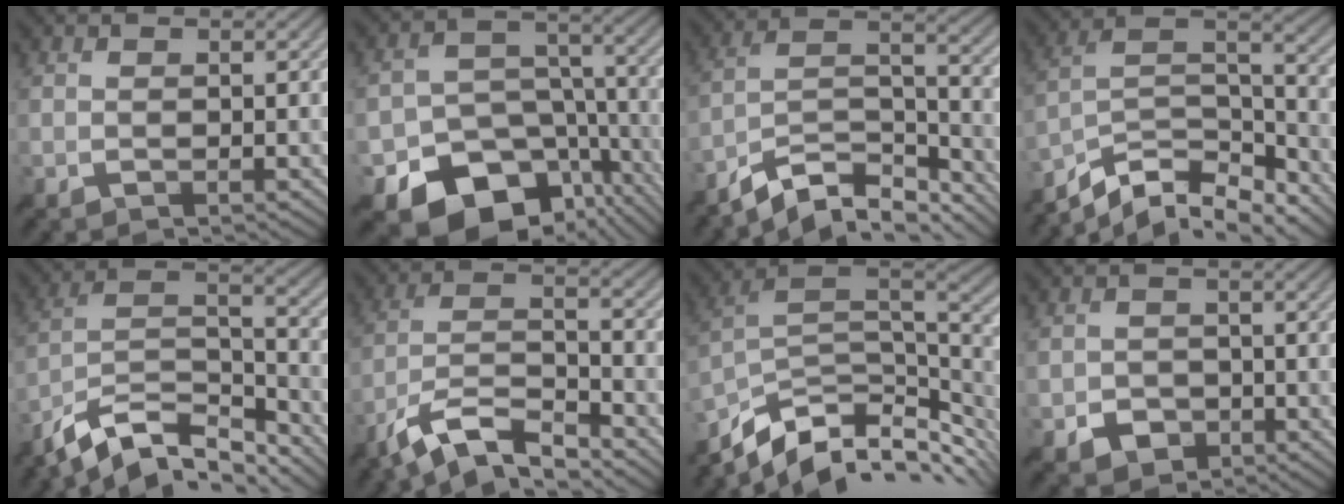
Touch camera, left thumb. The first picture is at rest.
{"total": 16.4, "force": [-9.3, 11.2, 7.6], "torque": [-0.137, -0.046, -0.130]}
{"total": 10.7, "force": [-8.7, 3.2, 5.5], "torque": [-0.098, 0.003, -0.165]}
{"total": 12.5, "force": [-9.7, 4.7, 6.3], "torque": [-0.133, -0.006, -0.171]}
{"total": 12.6, "force": [-9.8, 4.3, 6.6], "torque": [-0.143, -0.001, -0.181]}
{"total": 10.3, "force": [-8.1, 2.6, 5.8], "torque": [-0.109, 0.004, -0.163]}
{"total": 12.8, "force": [-6.7, 6.4, 8.8], "torque": [-0.197, -0.021, -0.110]}
{"total": 3.3, "force": [-1.7, 2.6, 1.1], "torque": [-0.018, -0.007, -0.032]}